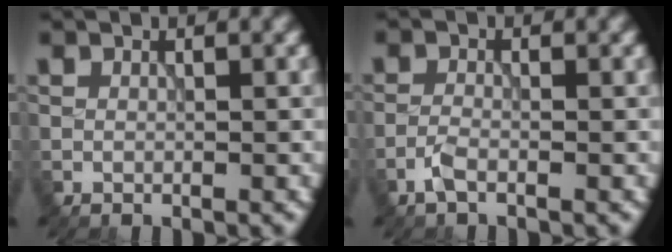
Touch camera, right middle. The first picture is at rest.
{"total": 1.5, "force": [-1.0, 0.4, 1.0], "torque": [-0.027, 0.002, -0.027]}